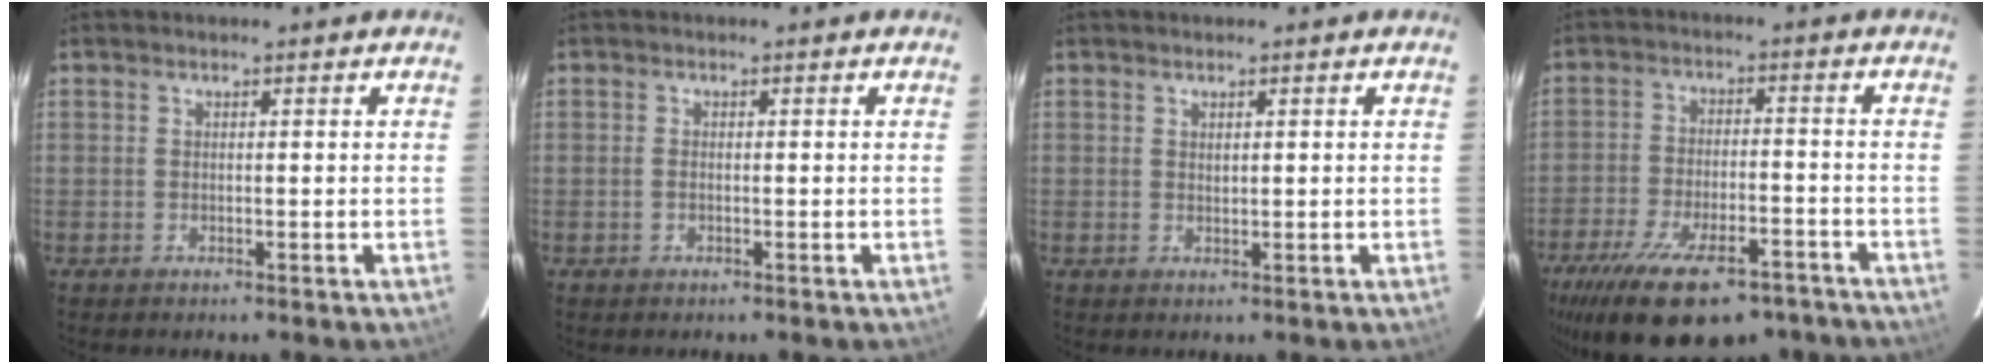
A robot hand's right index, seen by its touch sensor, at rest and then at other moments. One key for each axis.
{"total": 0.9, "fx": -0.3, "fy": 0.6, "fz": 0.6, "tx": -0.012, "ty": 0.001, "tz": -0.006}
{"total": 1.0, "fx": 0.4, "fy": 0.6, "fz": 0.7, "tx": -0.010, "ty": 0.003, "tz": 0.008}
{"total": 21.7, "fx": -15.4, "fy": 8.6, "fz": 12.7, "tx": -0.247, "ty": -0.036, "tz": -0.226}